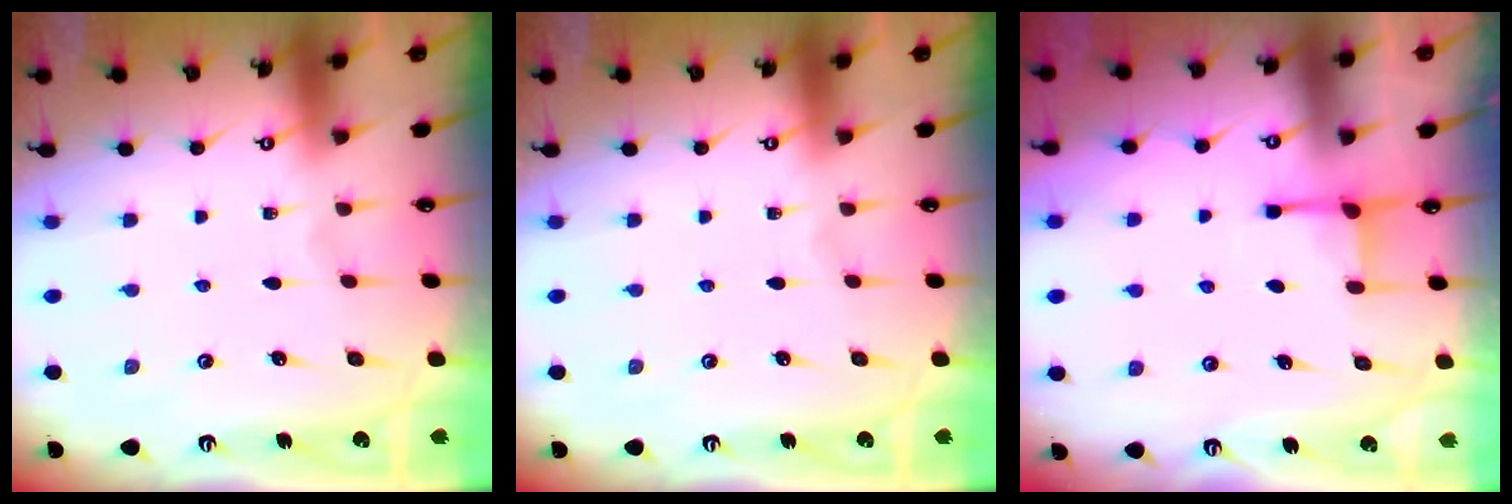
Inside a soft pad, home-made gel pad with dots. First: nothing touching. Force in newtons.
{"total": 0.0}
{"total": 2.8, "press": 2.8, "slide": 0.6}